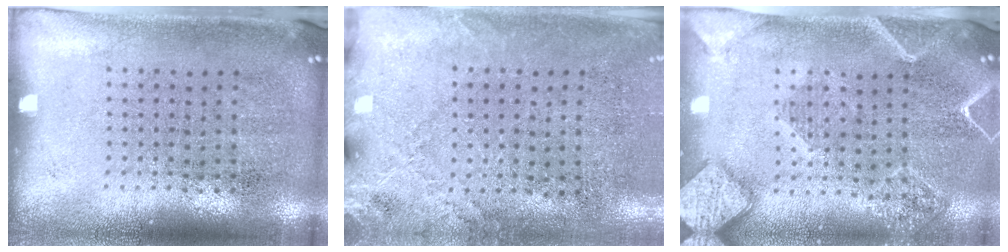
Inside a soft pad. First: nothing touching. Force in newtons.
{"total": 2.5, "press": 2.2, "slide": 1.2}
{"total": 2.4, "press": 2.2, "slide": 0.9}